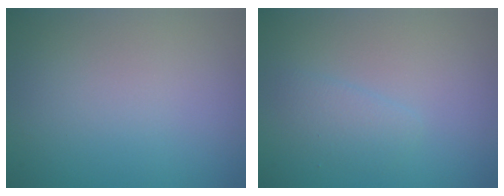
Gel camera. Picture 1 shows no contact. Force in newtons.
{"total": 1.4, "press": 1.4, "slide": 0.1}